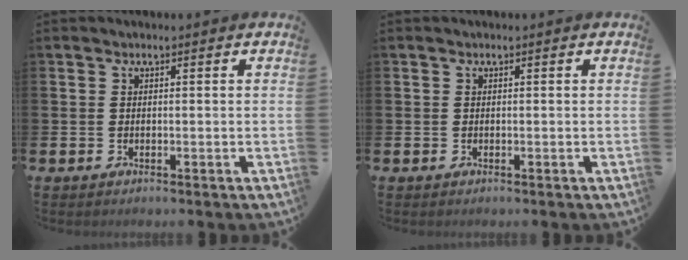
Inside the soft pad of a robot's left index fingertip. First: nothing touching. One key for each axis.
{"total": 0.0}